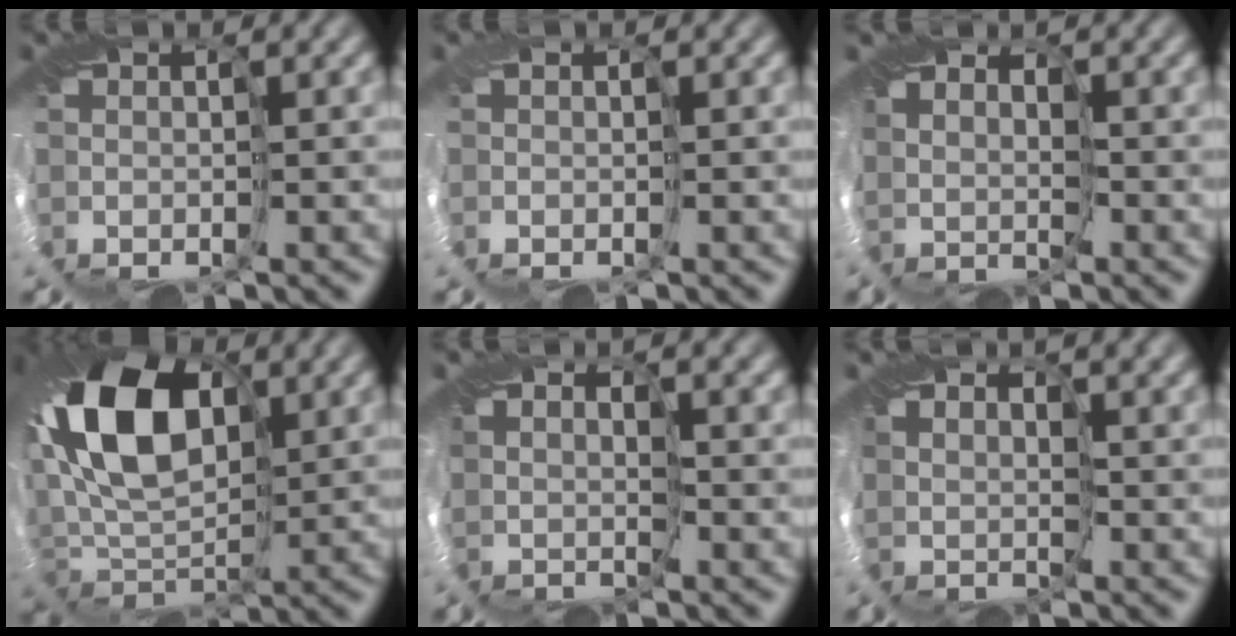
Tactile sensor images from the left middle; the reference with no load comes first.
{"total": 0.8, "force": [-0.4, 0.6, 0.2], "torque": [-0.013, 0.000, -0.010]}
{"total": 1.8, "force": [1.5, 0.8, -0.6], "torque": [0.010, -0.003, 0.031]}
{"total": 12.1, "force": [3.1, 7.3, 9.1], "torque": [-0.198, 0.021, 0.047]}
{"total": 1.5, "force": [1.4, 0.4, -0.3], "torque": [0.001, 0.004, 0.031]}
{"total": 2.3, "force": [2.2, 0.6, 0.1], "torque": [-0.007, 0.005, 0.044]}